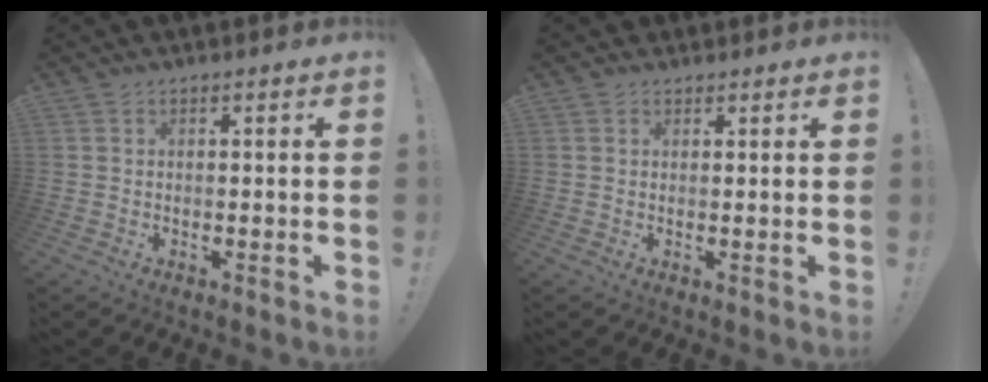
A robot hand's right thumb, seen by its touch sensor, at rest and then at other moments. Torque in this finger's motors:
{"motor_torque": [0.44, 1.14, 0.91, 1.23, 0.01]}